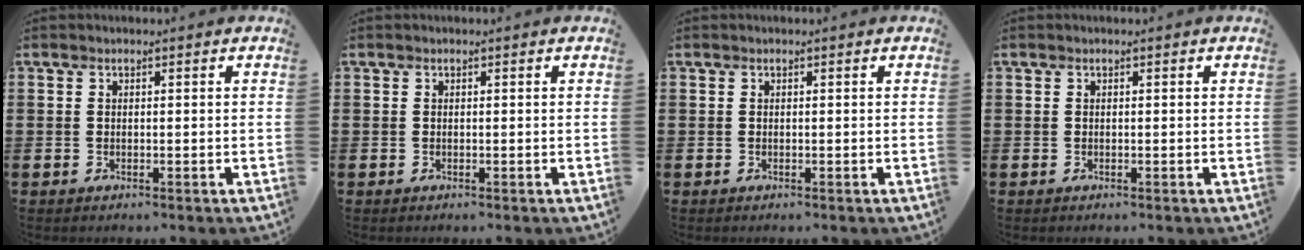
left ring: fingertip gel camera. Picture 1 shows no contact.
{"total": 0.0}
{"total": 0.0}
{"total": 0.0}